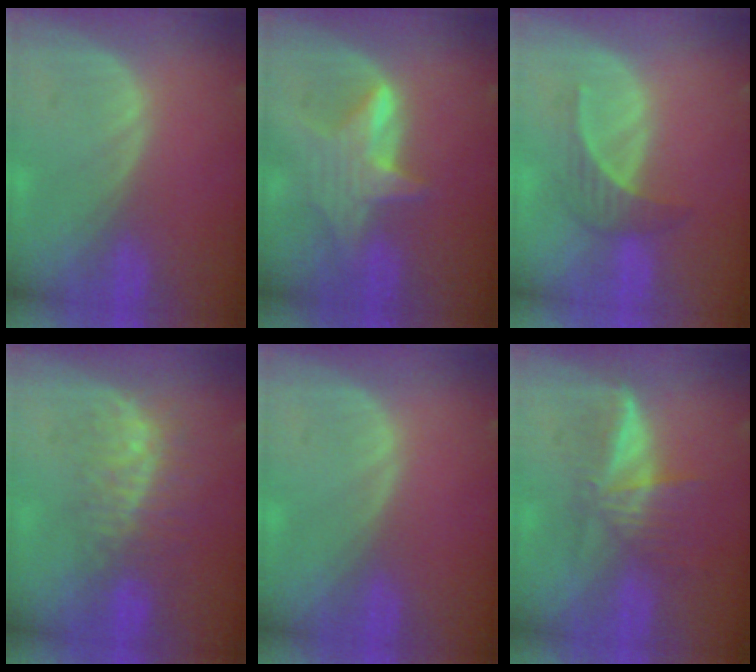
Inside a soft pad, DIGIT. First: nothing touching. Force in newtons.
{"total": 6.0, "press": 6.0, "slide": 0.7}
{"total": 3.6, "press": 3.5, "slide": 0.9}
{"total": 8.4, "press": 7.2, "slide": 4.3}
{"total": 0.0}
{"total": 5.9, "press": 5.5, "slide": 2.3}